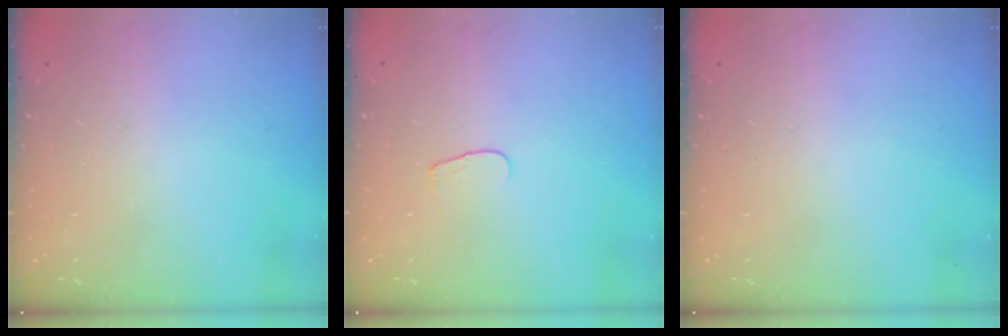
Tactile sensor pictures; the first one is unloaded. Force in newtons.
{"total": 4.2, "press": 4.2, "slide": 0.4}
{"total": 0.0}